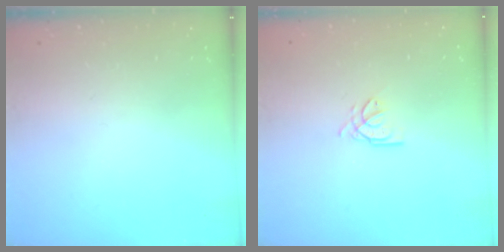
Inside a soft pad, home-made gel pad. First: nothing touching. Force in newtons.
{"total": 2.6, "press": 2.6, "slide": 0.1}